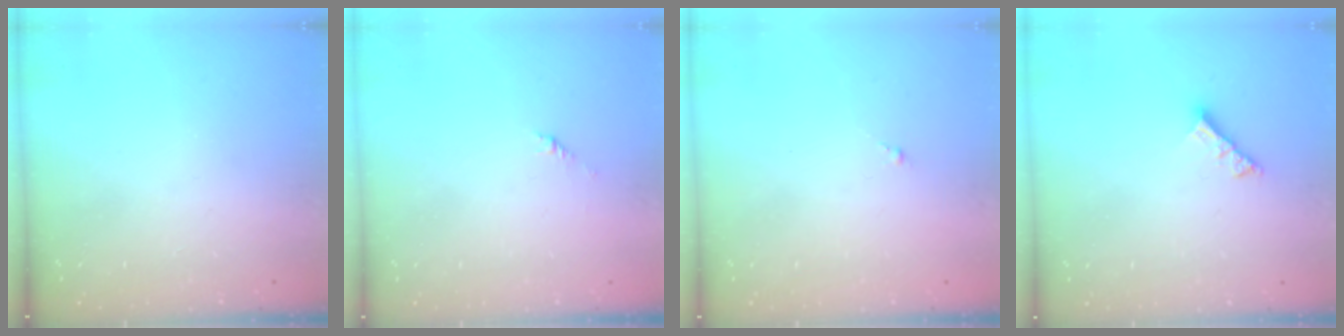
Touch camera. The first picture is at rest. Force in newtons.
{"total": 1.5, "press": 1.4, "slide": 0.5}
{"total": 0.5, "press": 0.4, "slide": 0.4}
{"total": 4.8, "press": 4.8, "slide": 0.5}